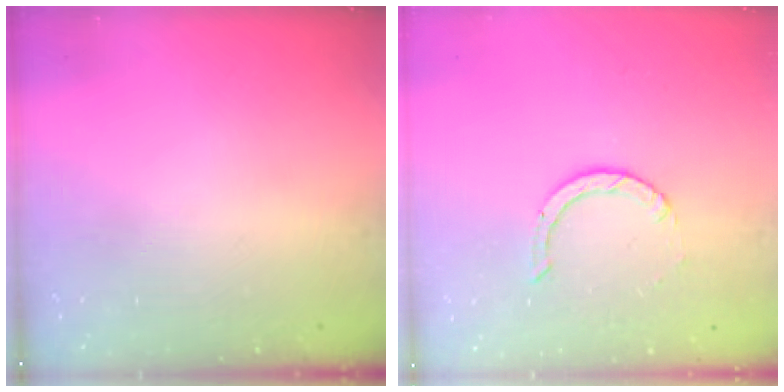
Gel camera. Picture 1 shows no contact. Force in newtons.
{"total": 2.0, "press": 2.0, "slide": 0.2}